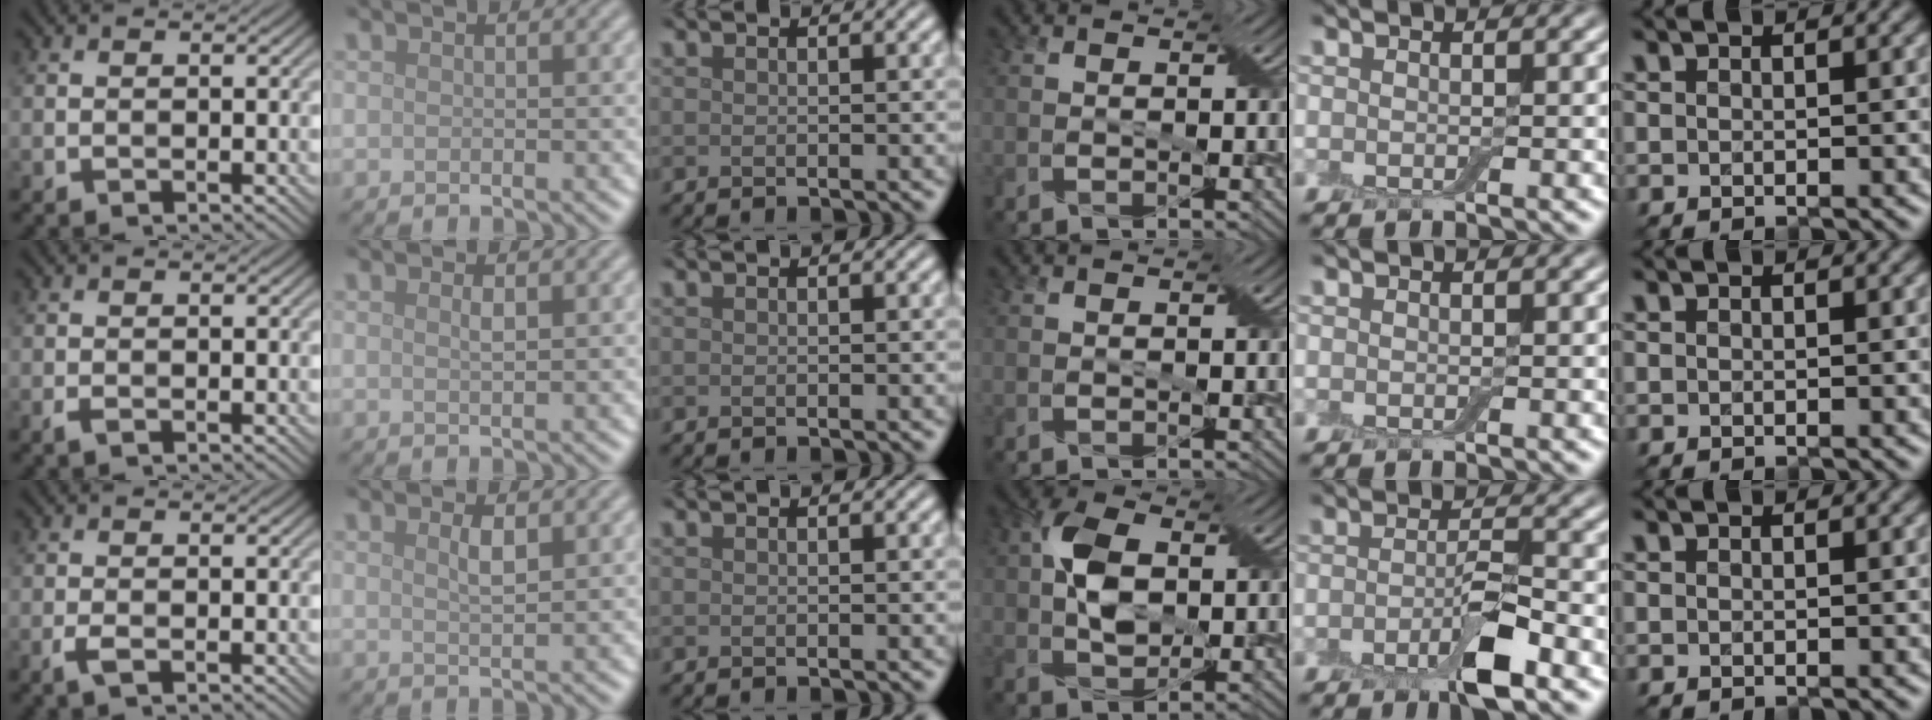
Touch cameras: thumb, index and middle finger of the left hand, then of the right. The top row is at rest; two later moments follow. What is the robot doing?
{"motion": "insert", "object": "box of matches"}